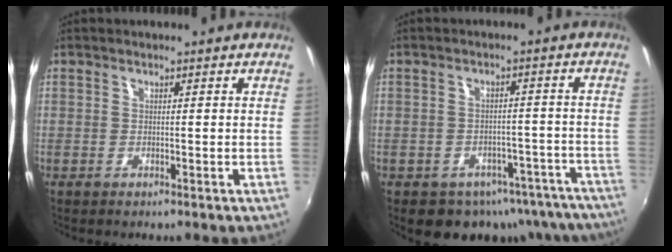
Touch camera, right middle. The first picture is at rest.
{"total": 14.2, "force": [-10.5, 8.3, 4.6], "torque": [-0.083, 0.017, -0.099]}